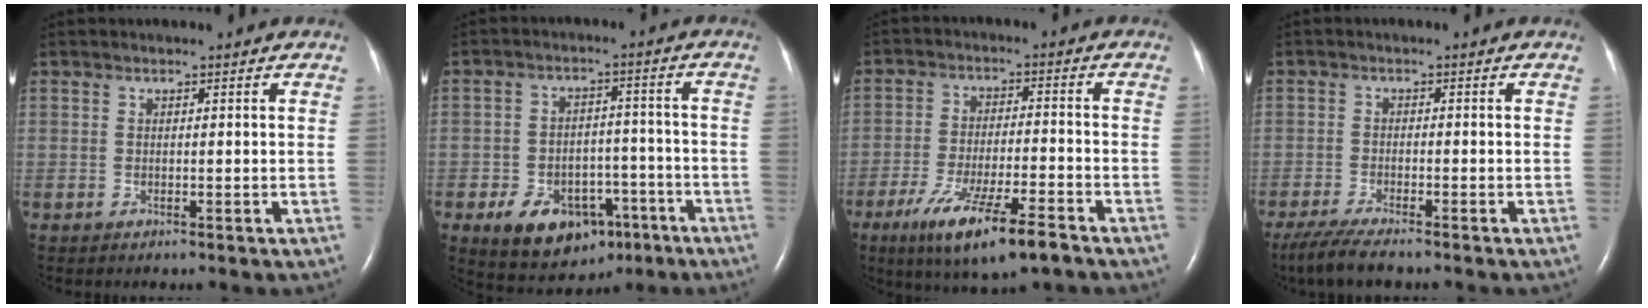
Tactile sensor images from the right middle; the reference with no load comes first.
{"total": 12.0, "force": [-6.4, 7.6, 6.7], "torque": [-0.100, 0.015, -0.085]}
{"total": 12.7, "force": [-8.2, 1.9, 9.5], "torque": [-0.171, -0.027, -0.134]}
{"total": 6.1, "force": [-4.9, 0.7, 3.6], "torque": [-0.072, -0.019, -0.086]}